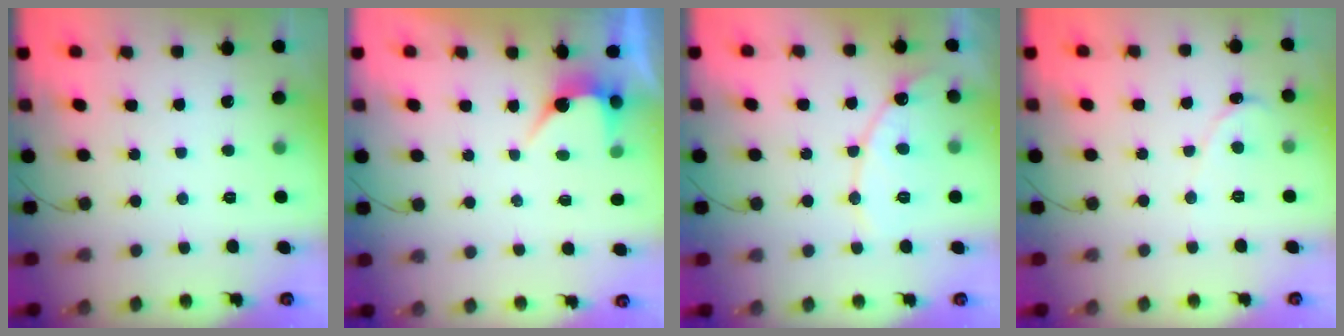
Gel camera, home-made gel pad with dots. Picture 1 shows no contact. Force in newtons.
{"total": 4.2, "press": 4.2, "slide": 0.2}
{"total": 11.8, "press": 11.7, "slide": 1.1}
{"total": 0.0}